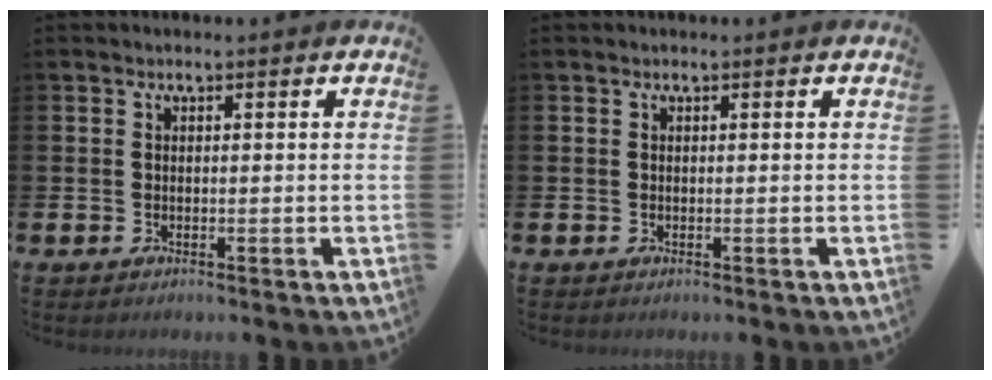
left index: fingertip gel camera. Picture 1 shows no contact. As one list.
[{"total": 0.0}]